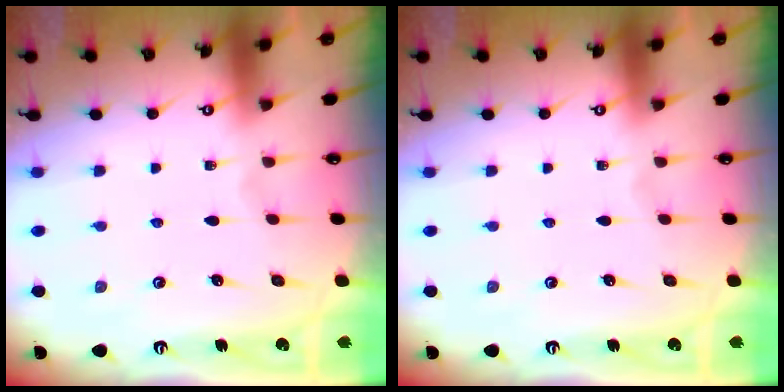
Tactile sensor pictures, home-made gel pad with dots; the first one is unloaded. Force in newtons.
{"total": 0.0}